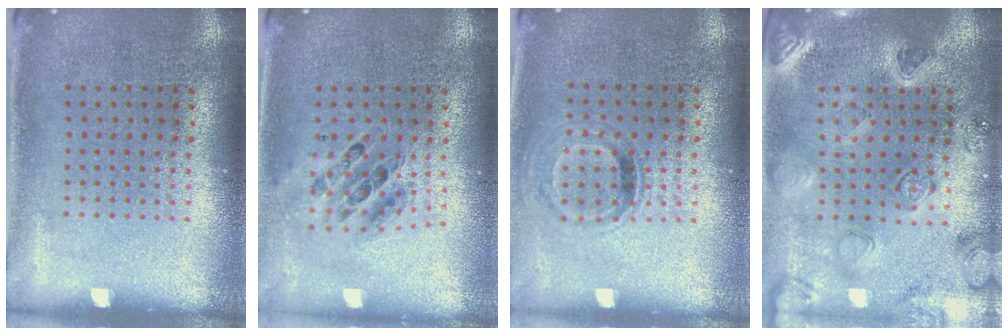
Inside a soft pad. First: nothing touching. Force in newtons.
{"total": 0.7, "press": 0.7, "slide": 0.1}
{"total": 0.9, "press": 0.8, "slide": 0.5}
{"total": 2.3, "press": 2.3, "slide": 0.2}